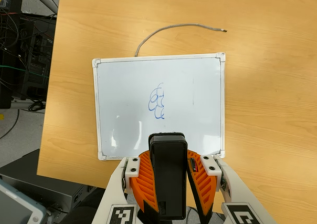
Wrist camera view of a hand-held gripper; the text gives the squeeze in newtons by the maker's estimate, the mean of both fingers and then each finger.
{"total": 12.6, "left": 10.9, "right": 14.3}